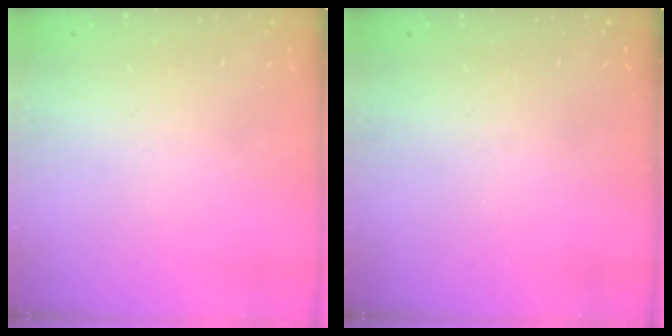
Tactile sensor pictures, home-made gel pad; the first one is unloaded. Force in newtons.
{"total": 0.0}